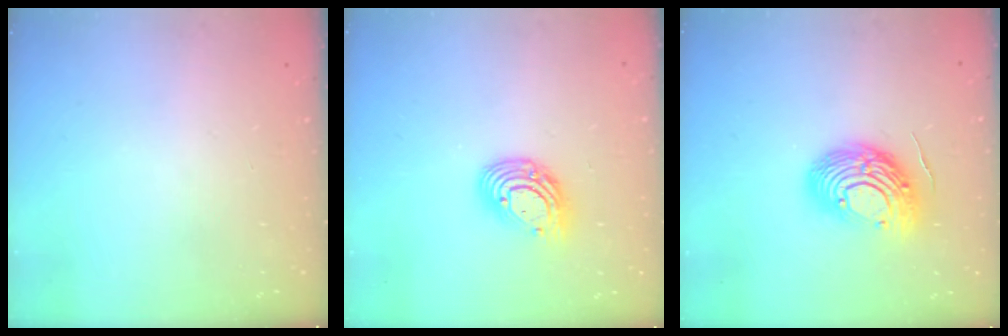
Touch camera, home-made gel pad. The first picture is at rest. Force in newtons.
{"total": 10.7, "press": 10.7, "slide": 0.8}
{"total": 15.9, "press": 15.9, "slide": 1.3}